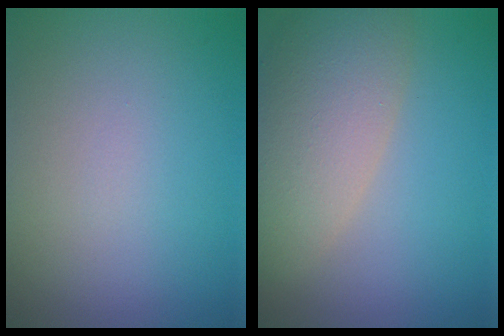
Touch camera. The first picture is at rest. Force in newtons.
{"total": 7.5, "press": 7.5, "slide": 0.7}